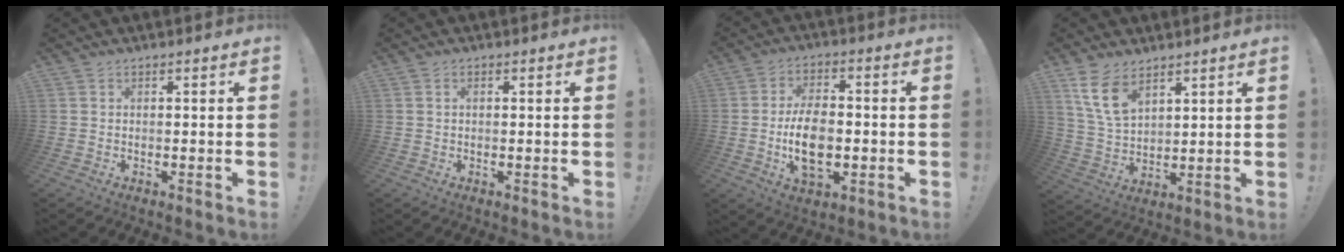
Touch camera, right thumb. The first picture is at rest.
{"total": 0.9, "force": [0.1, 0.5, 0.7], "torque": [-0.019, 0.004, 0.002]}
{"total": 12.7, "force": [-1.9, 7.8, 9.8], "torque": [-0.167, 0.000, -0.035]}
{"total": 10.2, "force": [6.4, 5.3, 5.9], "torque": [-0.109, -0.023, 0.127]}